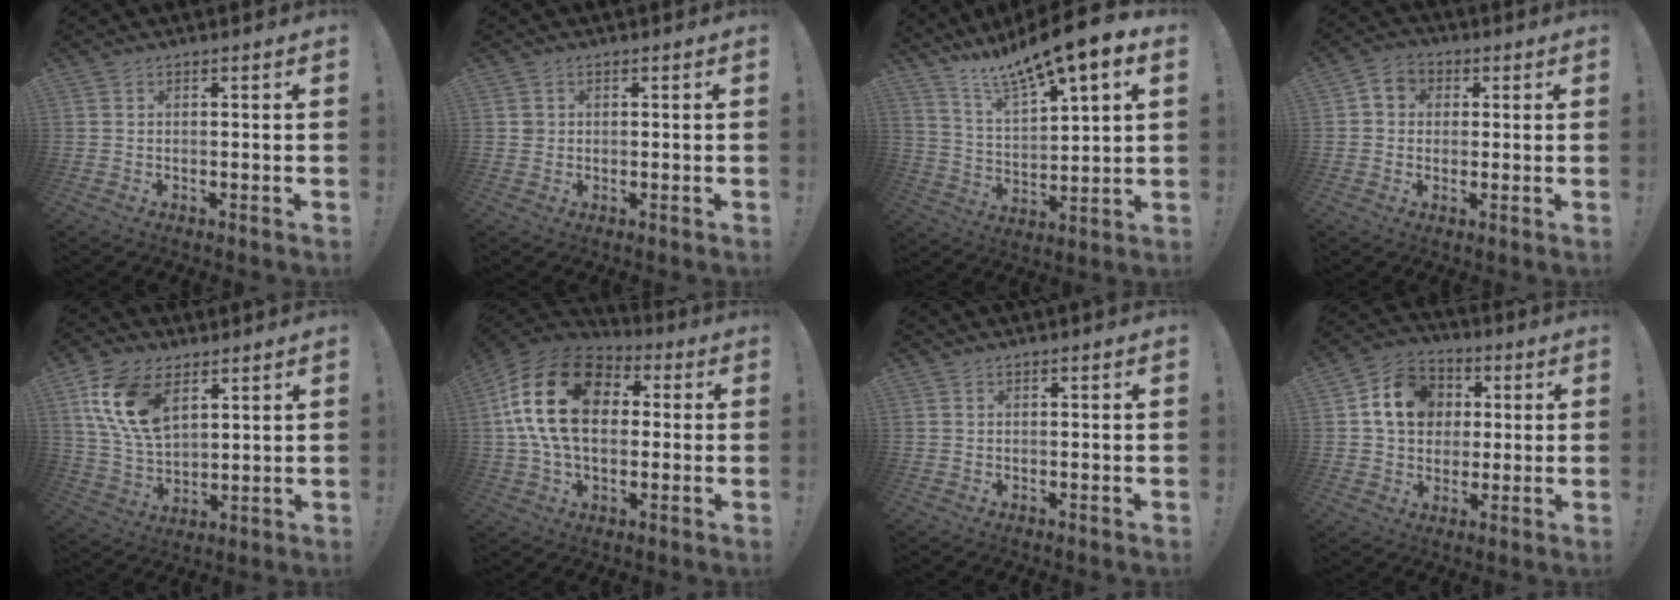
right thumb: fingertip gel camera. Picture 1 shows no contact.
{"total": 1.4, "force": [0.4, 1.3, 0.3], "torque": [-0.006, 0.004, 0.008]}
{"total": 12.6, "force": [10.3, 1.7, 7.0], "torque": [-0.132, -0.082, 0.170]}
{"total": 5.7, "force": [1.1, 5.1, 2.4], "torque": [-0.033, 0.008, 0.021]}
{"total": 15.8, "force": [7.2, 9.4, 10.4], "torque": [-0.207, -0.021, 0.135]}
{"total": 18.8, "force": [4.6, 12.8, 13.0], "torque": [-0.235, 0.002, 0.085]}
{"total": 0.0}
{"total": 13.6, "force": [3.2, 11.3, 6.8], "torque": [-0.103, 0.005, 0.070]}